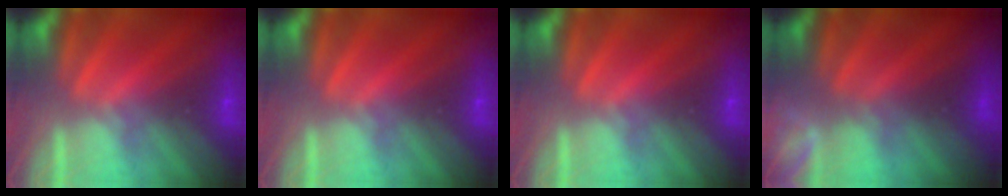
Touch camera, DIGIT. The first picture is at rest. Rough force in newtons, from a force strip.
{"total": 0.0}
{"total": 0.0}
{"total": 7.9}